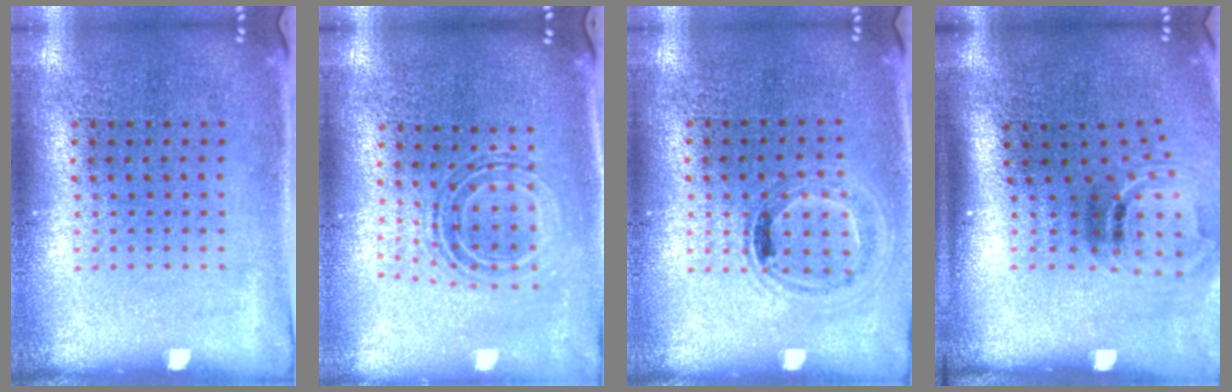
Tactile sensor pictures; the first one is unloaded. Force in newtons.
{"total": 0.7, "press": 0.7, "slide": 0.2}
{"total": 1.0, "press": 0.9, "slide": 0.4}
{"total": 1.6, "press": 1.0, "slide": 1.2}